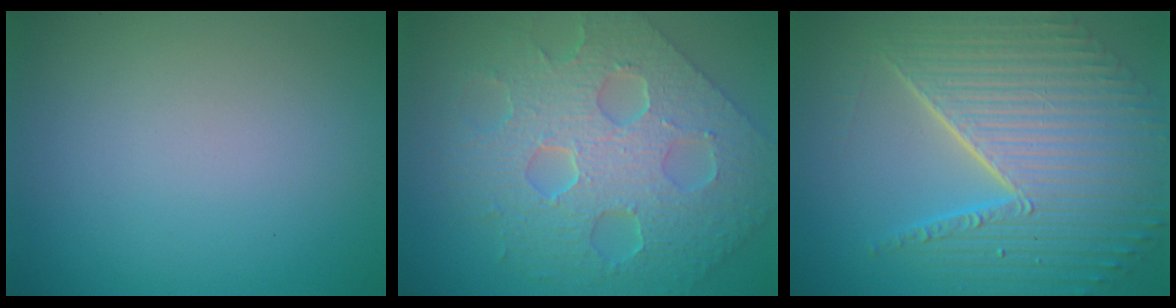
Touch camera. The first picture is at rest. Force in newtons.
{"total": 8.7, "press": 6.4, "slide": 5.8}
{"total": 10.6, "press": 6.9, "slide": 8.1}